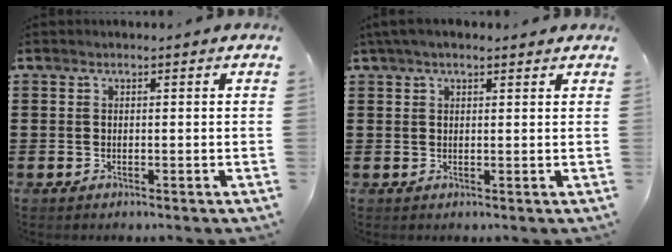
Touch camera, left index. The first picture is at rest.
{"total": 2.3, "force": [1.6, 0.7, 1.5], "torque": [-0.032, 0.006, 0.030]}